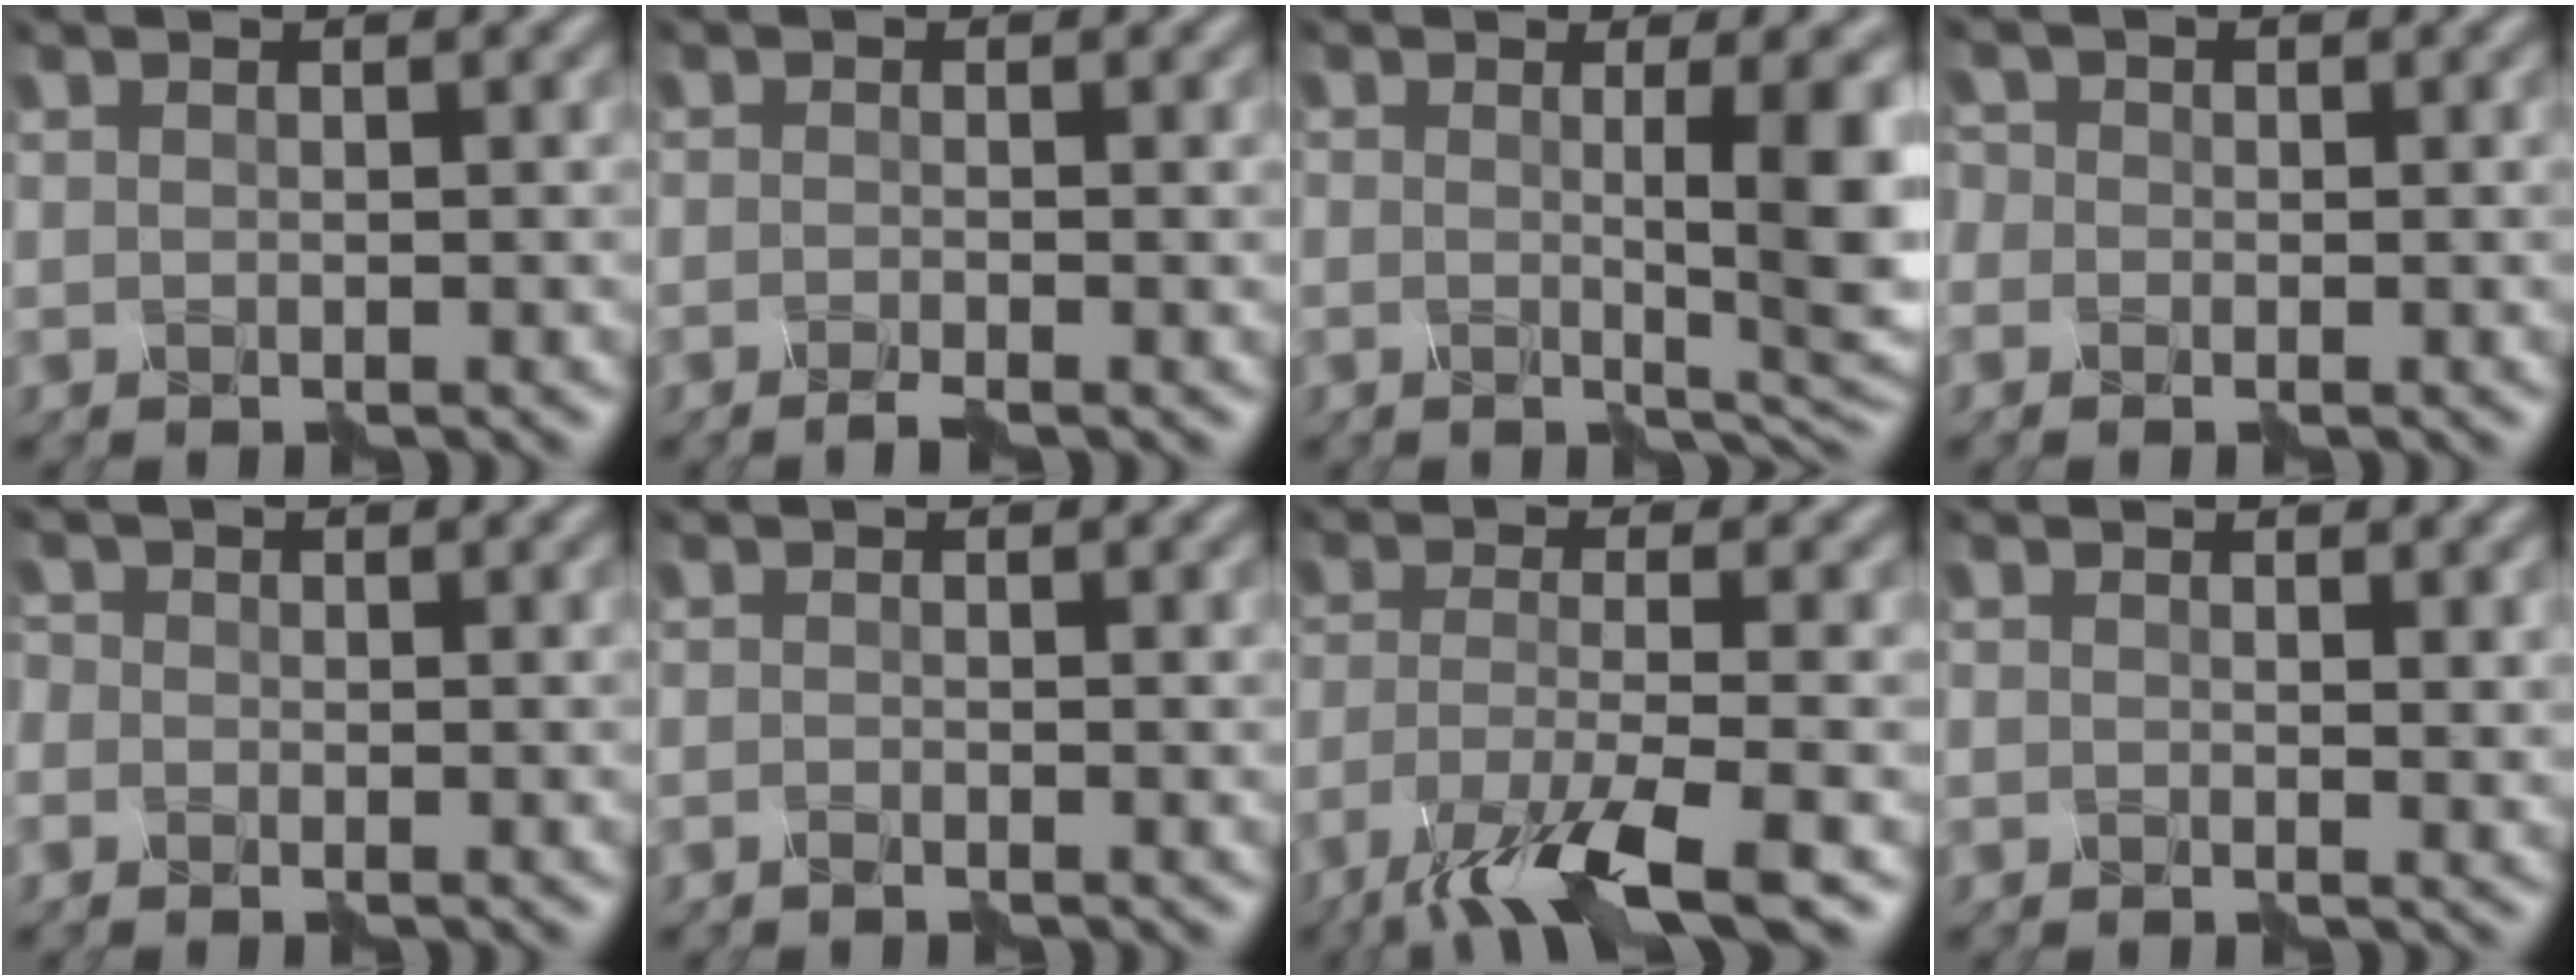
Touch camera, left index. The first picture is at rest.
{"total": 1.6, "force": [-1.3, 0.1, 0.9], "torque": [-0.015, 0.002, -0.022]}
{"total": 6.1, "force": [0.0, 1.5, 5.9], "torque": [-0.071, -0.006, 0.005]}
{"total": 2.2, "force": [-0.2, 2.0, 0.8], "torque": [-0.006, 0.019, -0.021]}
{"total": 1.7, "force": [-0.3, 1.6, 0.6], "torque": [-0.003, 0.012, -0.017]}
{"total": 0.9, "force": [-0.9, 0.1, 0.3], "torque": [-0.007, 0.003, -0.011]}
{"total": 7.8, "force": [-5.3, 1.5, 5.6], "torque": [-0.094, -0.003, -0.104]}
{"total": 0.7, "force": [0.3, 0.6, 0.4], "torque": [0.001, -0.001, 0.009]}